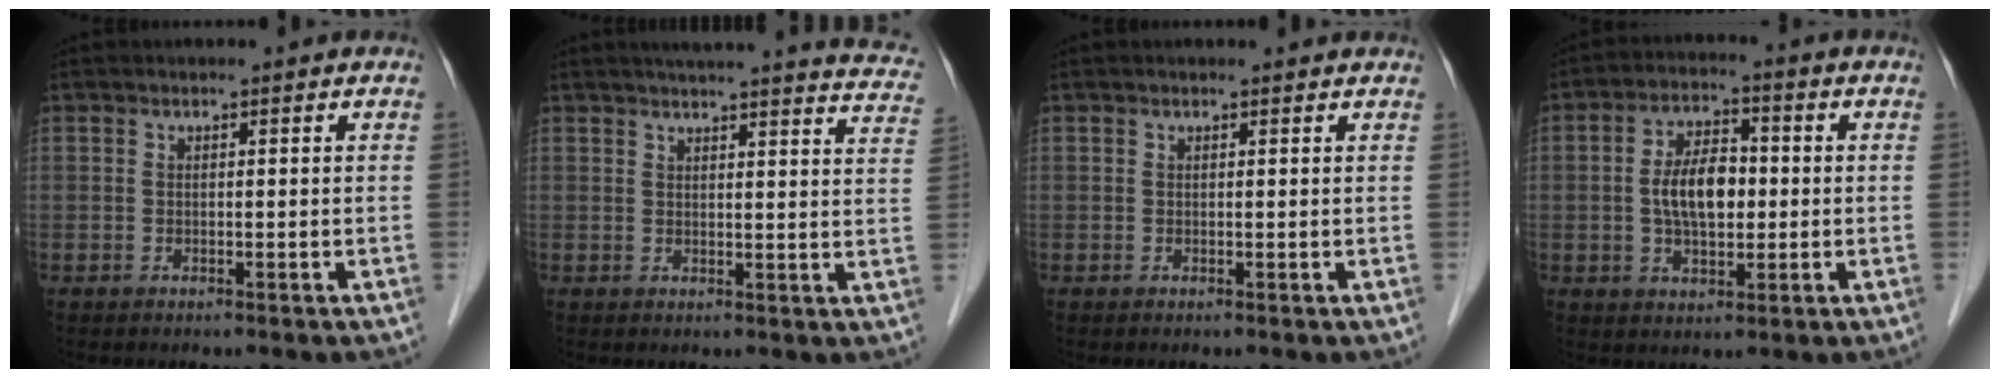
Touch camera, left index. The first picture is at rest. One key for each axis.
{"total": 20.3, "fx": 18.6, "fy": 1.8, "fz": 7.9, "tx": -0.098, "ty": -0.041, "tz": 0.201}
{"total": 1.8, "fx": 1.7, "fy": 0.2, "fz": 0.4, "tx": -0.010, "ty": 0.008, "tz": 0.015}
{"total": 7.7, "fx": -0.5, "fy": 3.8, "fz": 6.7, "tx": -0.133, "ty": 0.006, "tz": -0.008}